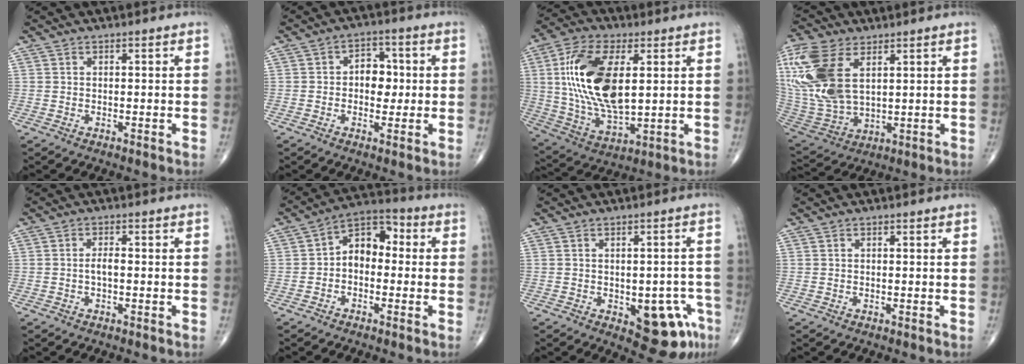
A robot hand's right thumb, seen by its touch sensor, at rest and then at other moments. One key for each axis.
{"total": 6.0, "fx": 0.1, "fy": 4.4, "fz": 4.2, "tx": -0.027, "ty": 0.010, "tz": -0.006}
{"total": 19.6, "fx": 3.6, "fy": 9.5, "fz": 16.7, "tx": -0.320, "ty": -0.014, "tz": 0.069}
{"total": 19.8, "fx": 6.3, "fy": 11.0, "fz": 15.2, "tx": -0.353, "ty": -0.022, "tz": 0.129}
{"total": 2.0, "fx": -0.4, "fy": 0.8, "fz": 1.8, "tx": -0.033, "ty": 0.006, "tz": -0.008}
{"total": 8.4, "fx": -0.4, "fy": 5.7, "fz": 6.1, "tx": -0.062, "ty": 0.034, "tz": -0.028}
{"total": 10.4, "fx": -4.0, "fy": 5.1, "fz": 8.2, "tx": -0.063, "ty": 0.017, "tz": -0.040}
{"total": 0.0}